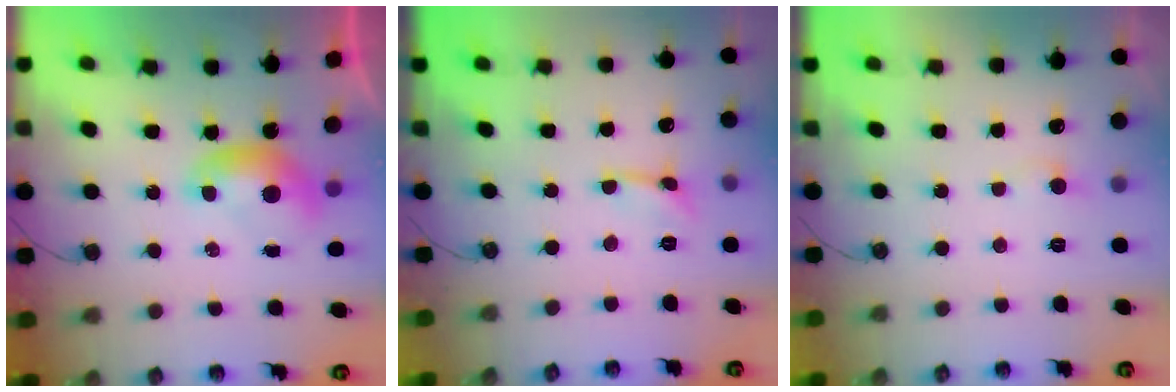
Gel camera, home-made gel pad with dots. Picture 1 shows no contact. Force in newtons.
{"total": 0.9, "press": 0.8, "slide": 0.4}
{"total": 1.3, "press": 1.2, "slide": 0.7}